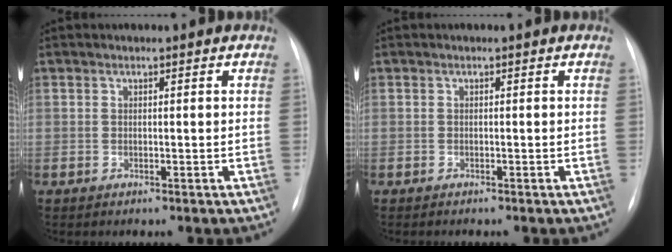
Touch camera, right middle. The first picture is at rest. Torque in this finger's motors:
{"motor_torque": [0.24, -0.27, 0.02, 0.01]}